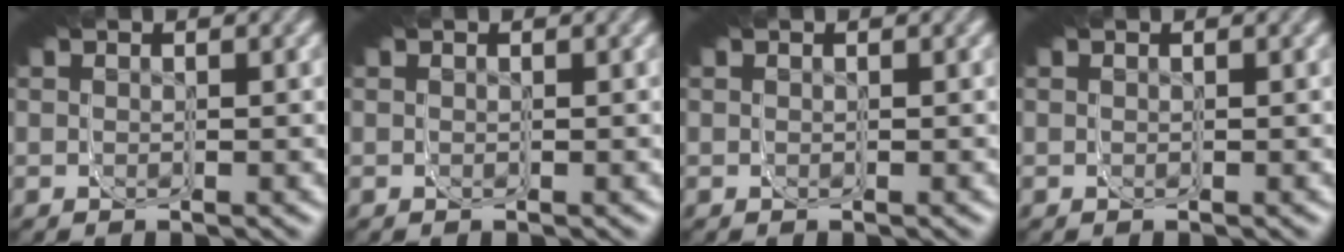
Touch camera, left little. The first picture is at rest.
{"total": 0.0}
{"total": 0.0}
{"total": 0.0}